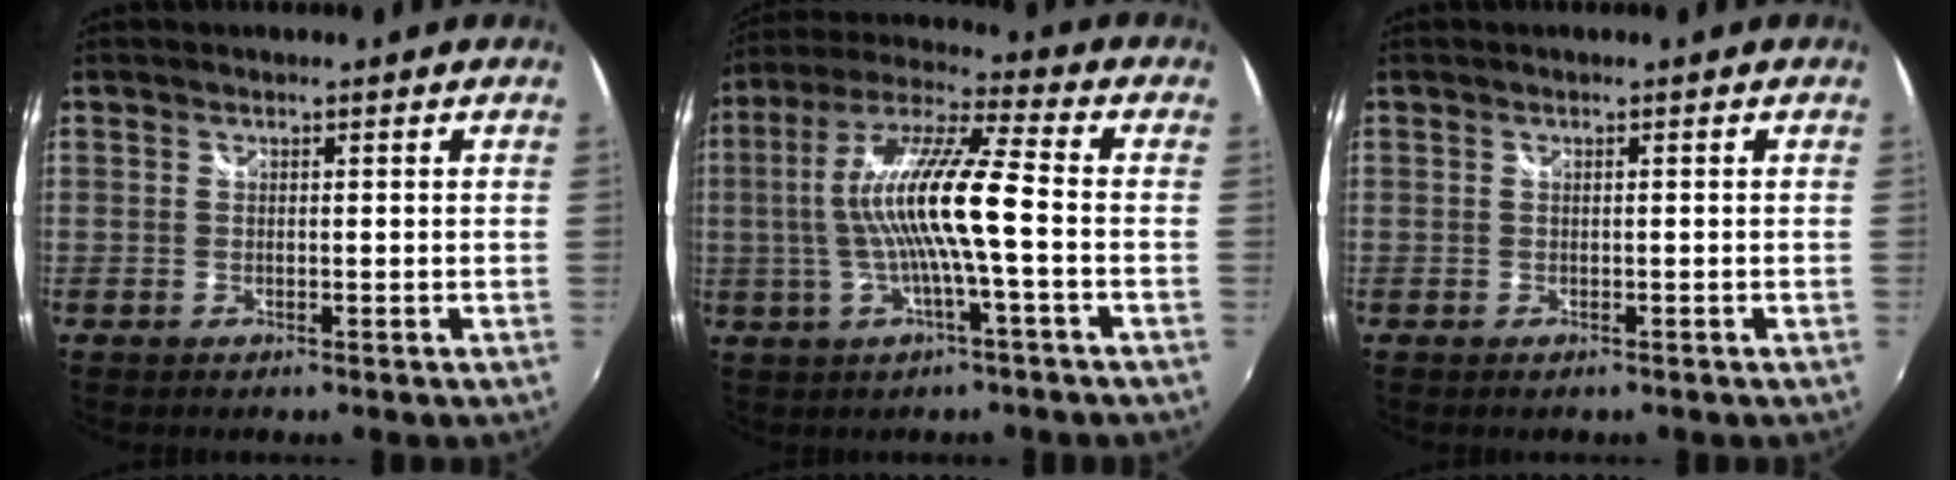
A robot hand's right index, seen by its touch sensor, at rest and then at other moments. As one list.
[{"total": 14.0, "force": [-1.6, 0.6, 13.9], "torque": [-0.263, 0.008, -0.030]}, {"total": 0.7, "force": [-0.5, 0.3, 0.3], "torque": [-0.008, -0.002, -0.007]}]